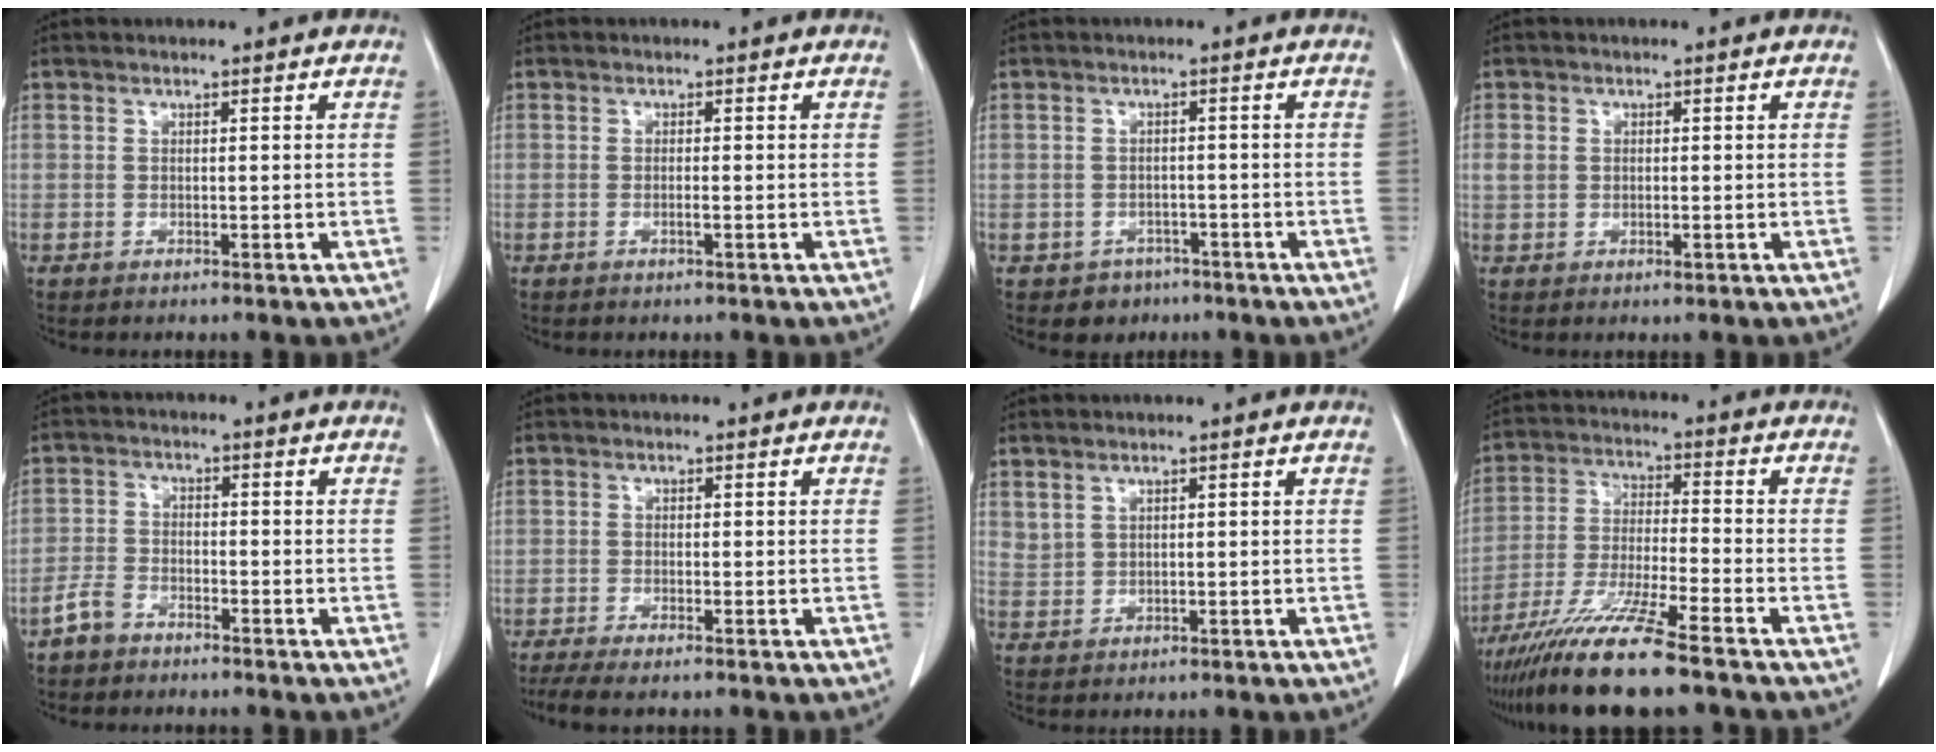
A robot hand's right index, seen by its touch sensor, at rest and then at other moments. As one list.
[{"total": 0.9, "force": [-0.3, 0.0, 0.8], "torque": [-0.019, -0.001, -0.004]}, {"total": 3.3, "force": [-1.9, 2.7, 0.1], "torque": [-0.001, 0.012, -0.022]}, {"total": 2.7, "force": [0.1, 2.1, 1.7], "torque": [-0.041, 0.004, 0.006]}, {"total": 3.5, "force": [-2.8, 1.8, 1.1], "torque": [-0.027, 0.005, -0.055]}, {"total": 4.6, "force": [-3.6, 0.1, 2.8], "torque": [-0.044, -0.010, -0.060]}, {"total": 1.7, "force": [1.4, 0.9, 0.5], "torque": [-0.008, -0.002, 0.032]}, {"total": 13.1, "force": [-9.9, -0.5, 8.5], "torque": [-0.161, -0.033, -0.176]}]